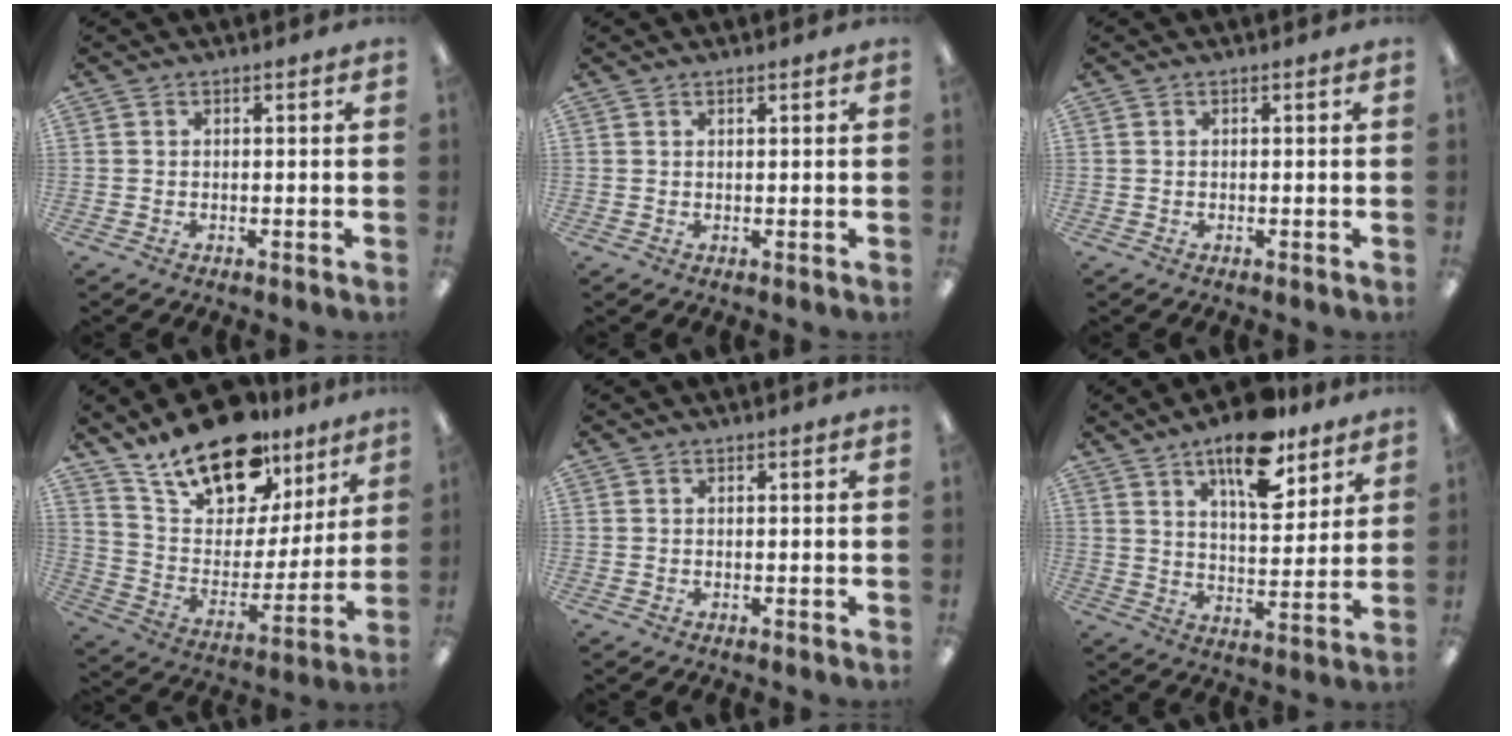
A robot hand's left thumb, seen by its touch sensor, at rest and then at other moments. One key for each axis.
{"total": 0.6, "fx": 0.5, "fy": 0.0, "fz": 0.2, "tx": -0.004, "ty": 0.000, "tz": 0.010}
{"total": 0.0}
{"total": 20.1, "fx": 15.4, "fy": 9.4, "fz": 8.8, "tx": -0.164, "ty": -0.097, "tz": 0.276}
{"total": 0.0}
{"total": 14.8, "fx": 9.9, "fy": 6.1, "fz": 9.1, "tx": -0.127, "ty": -0.052, "tz": 0.166}